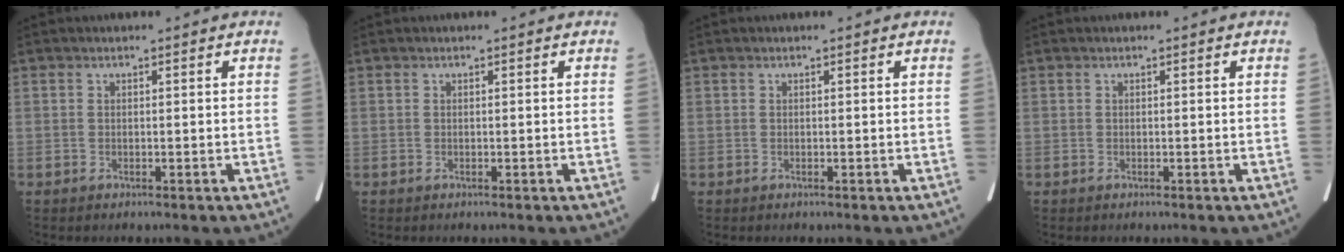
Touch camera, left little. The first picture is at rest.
{"total": 0.0}
{"total": 0.0}
{"total": 0.0}